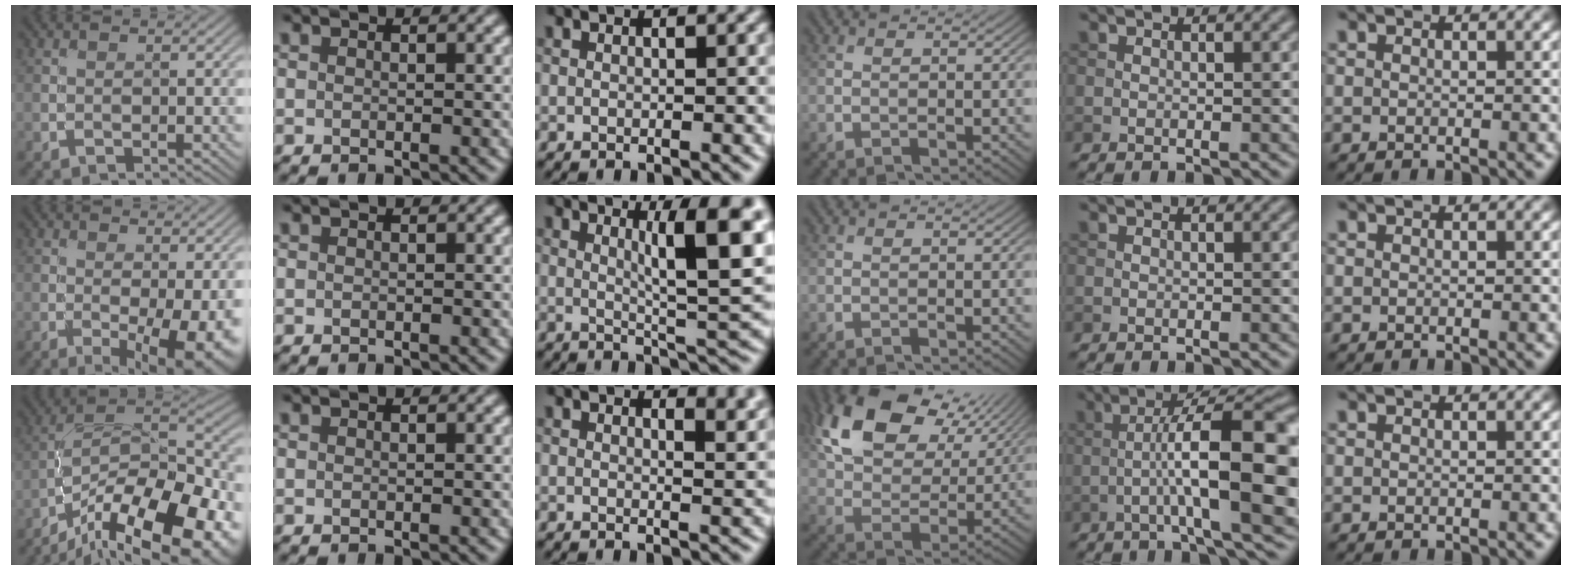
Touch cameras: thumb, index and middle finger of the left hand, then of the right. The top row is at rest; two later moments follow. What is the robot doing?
{"motion": "unscrew", "object": "medicine bottle"}